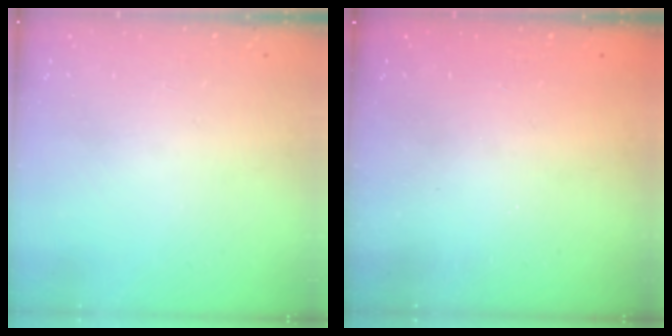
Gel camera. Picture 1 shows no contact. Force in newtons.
{"total": 2.3, "press": 2.2, "slide": 0.6}